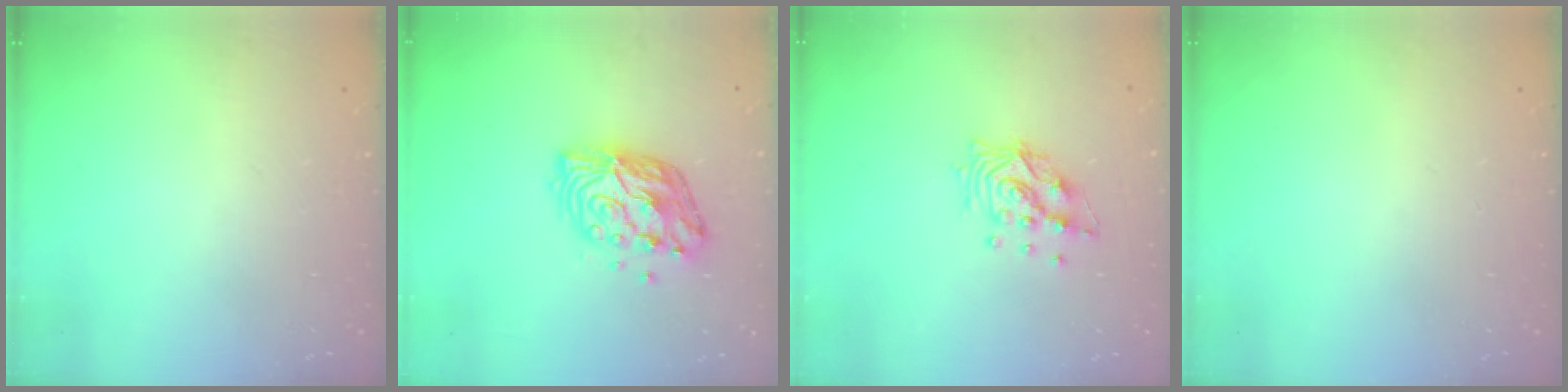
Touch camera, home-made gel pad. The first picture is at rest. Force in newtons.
{"total": 11.7, "press": 11.7, "slide": 0.8}
{"total": 11.5, "press": 11.4, "slide": 1.5}
{"total": 0.0}